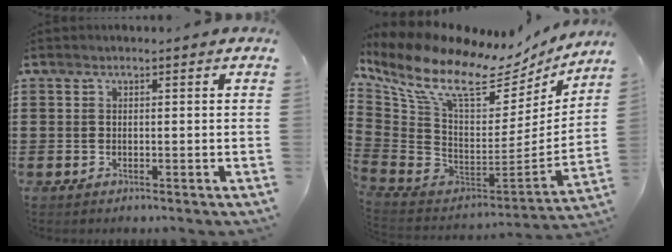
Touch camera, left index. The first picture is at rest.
{"total": 12.9, "force": [8.4, 4.9, 8.4], "torque": [-0.201, -0.063, 0.138]}